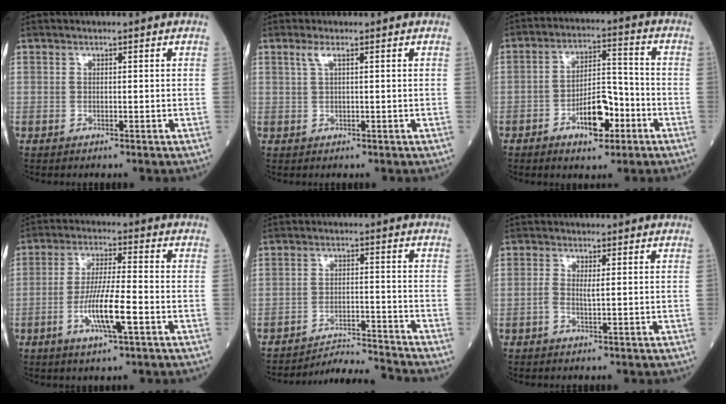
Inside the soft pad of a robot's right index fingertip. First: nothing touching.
{"total": 1.6, "force": [0.8, 0.0, 1.4], "torque": [-0.039, 0.007, 0.017]}
{"total": 8.7, "force": [-4.0, 3.3, 7.1], "torque": [-0.122, 0.014, -0.065]}
{"total": 8.9, "force": [-3.1, 0.7, 8.3], "torque": [-0.159, -0.007, -0.059]}
{"total": 7.6, "force": [-7.1, -2.5, -0.9], "torque": [0.008, 0.004, -0.122]}
{"total": 1.8, "force": [0.0, 0.4, 1.7], "torque": [-0.041, 0.001, -0.001]}